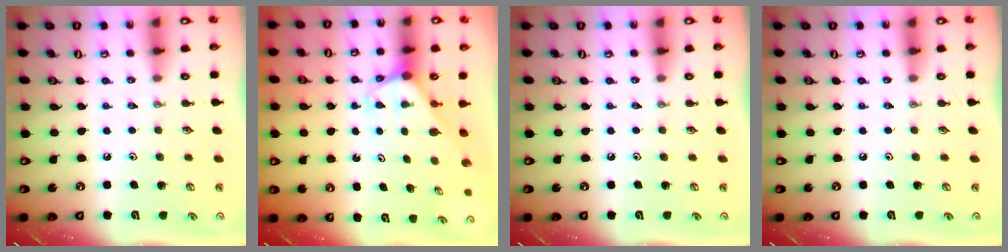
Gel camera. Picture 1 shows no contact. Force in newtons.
{"total": 1.9, "press": 1.9, "slide": 0.1}
{"total": 0.0}
{"total": 0.0}